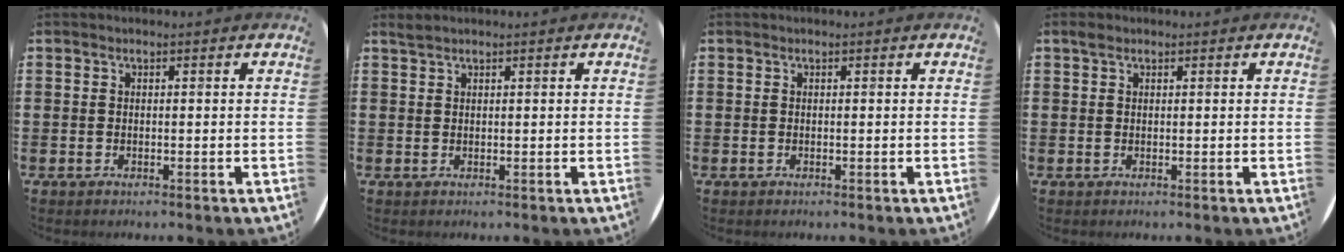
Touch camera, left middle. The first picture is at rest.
{"total": 0.8, "force": [0.8, -0.1, 0.2], "torque": [-0.005, 0.000, 0.015]}
{"total": 0.0}
{"total": 0.8, "force": [0.6, 0.5, 0.2], "torque": [0.001, 0.000, 0.011]}